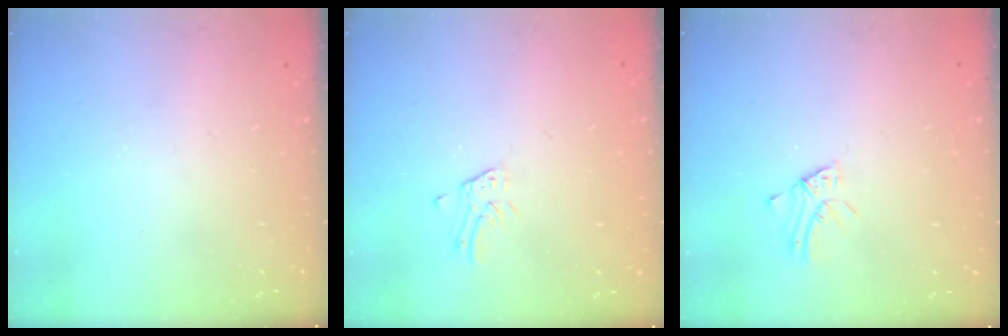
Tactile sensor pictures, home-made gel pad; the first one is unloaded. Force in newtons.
{"total": 1.3, "press": 1.3, "slide": 0.1}
{"total": 2.1, "press": 2.1, "slide": 0.1}